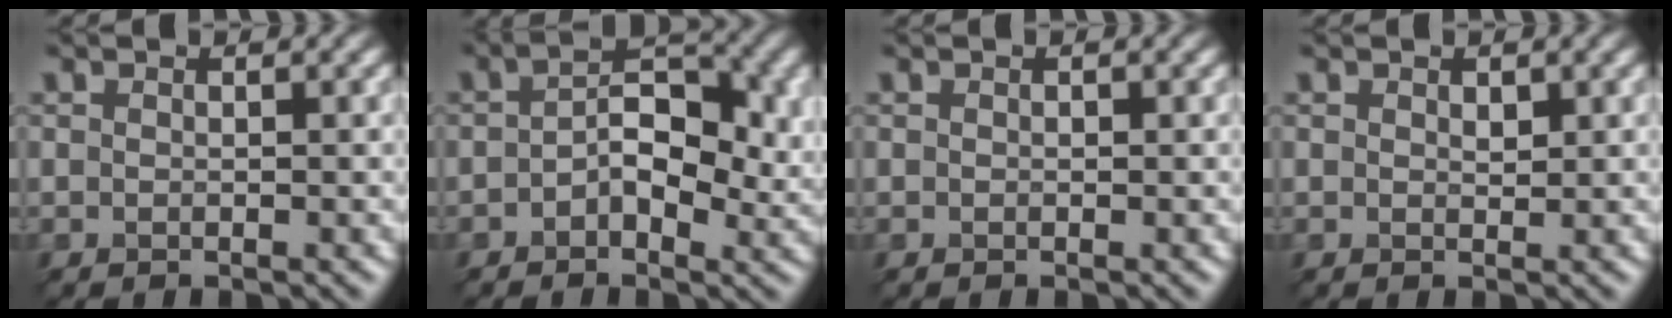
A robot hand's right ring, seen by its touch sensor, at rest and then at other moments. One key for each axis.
{"total": 4.0, "fx": -0.4, "fy": 1.9, "fz": 3.5, "tx": -0.074, "ty": 0.008, "tz": 0.000}
{"total": 0.6, "fx": -0.2, "fy": -0.4, "fz": -0.4, "tx": 0.000, "ty": -0.002, "tz": 0.007}
{"total": 0.7, "fx": 0.3, "fy": -0.4, "fz": -0.4, "tx": -0.012, "ty": 0.001, "tz": 0.015}